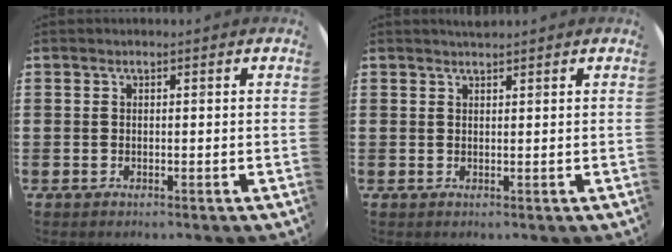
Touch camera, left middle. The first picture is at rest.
{"total": 1.0, "force": [1.0, -0.1, 0.0], "torque": [0.001, -0.001, 0.018]}